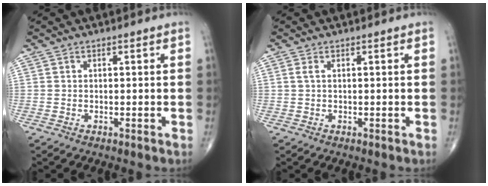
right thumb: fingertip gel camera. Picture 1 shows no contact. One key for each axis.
{"total": 0.9, "fx": 0.2, "fy": 0.3, "fz": 0.8, "tx": -0.026, "ty": 0.004, "tz": 0.003}